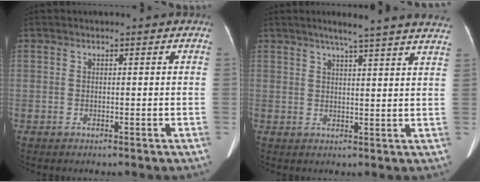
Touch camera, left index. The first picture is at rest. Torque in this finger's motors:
{"motor_torque": [0.88, -1.26, 0.01, 0.06]}